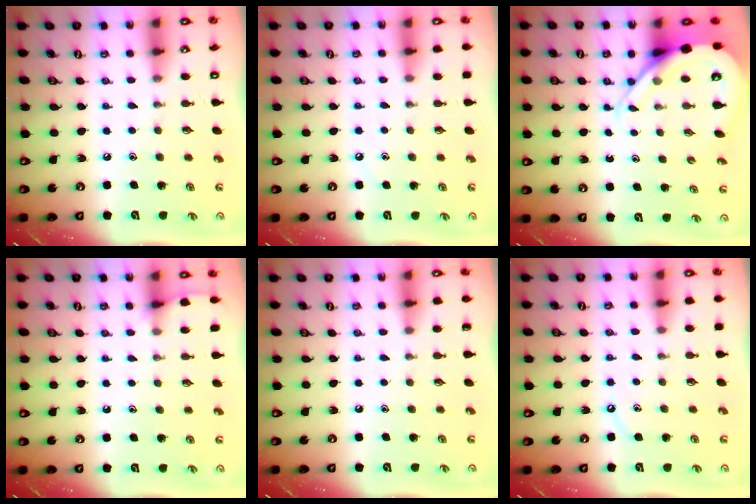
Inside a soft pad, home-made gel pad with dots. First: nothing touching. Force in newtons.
{"total": 2.3, "press": 2.2, "slide": 0.4}
{"total": 9.1, "press": 9.1, "slide": 0.9}
{"total": 4.0, "press": 4.0, "slide": 0.3}
{"total": 0.0}
{"total": 3.6, "press": 3.5, "slide": 0.5}